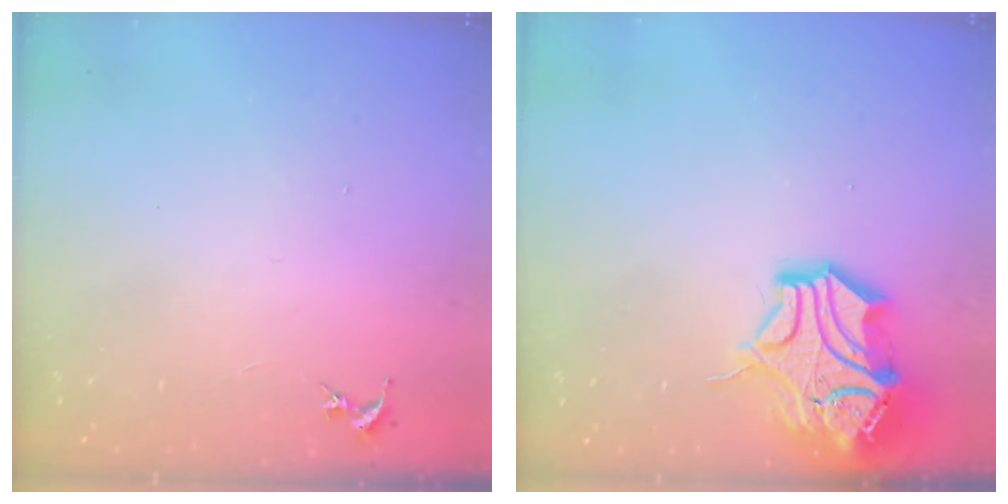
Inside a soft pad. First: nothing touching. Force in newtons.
{"total": 16.4, "press": 16.3, "slide": 2.2}